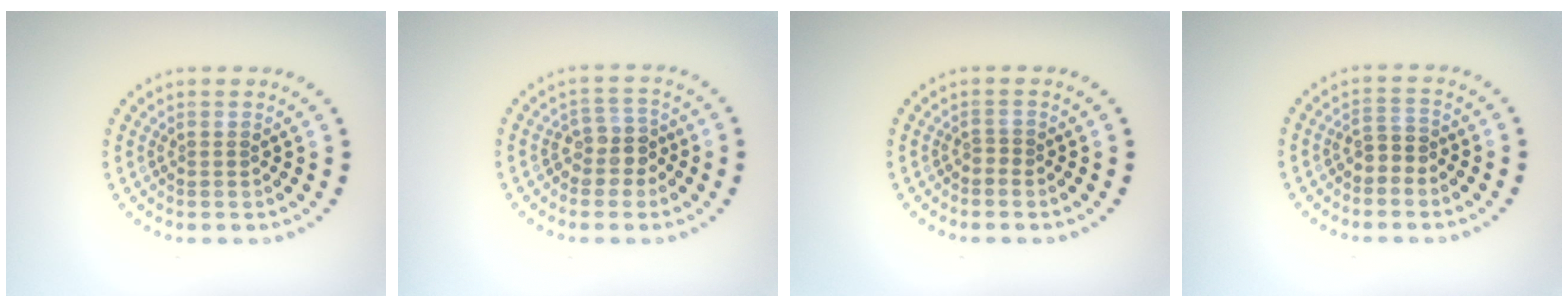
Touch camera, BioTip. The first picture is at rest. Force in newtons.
{"total": 2.5, "press": 2.2, "slide": 1.2}
{"total": 0.6, "press": 0.3, "slide": 0.5}
{"total": 1.7, "press": 1.5, "slide": 0.8}